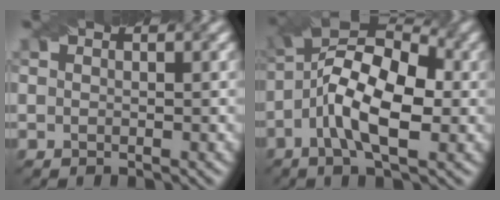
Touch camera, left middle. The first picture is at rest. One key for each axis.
{"total": 9.5, "fx": -1.5, "fy": 4.0, "fz": 8.4, "tx": -0.149, "ty": 0.028, "tz": -0.038}